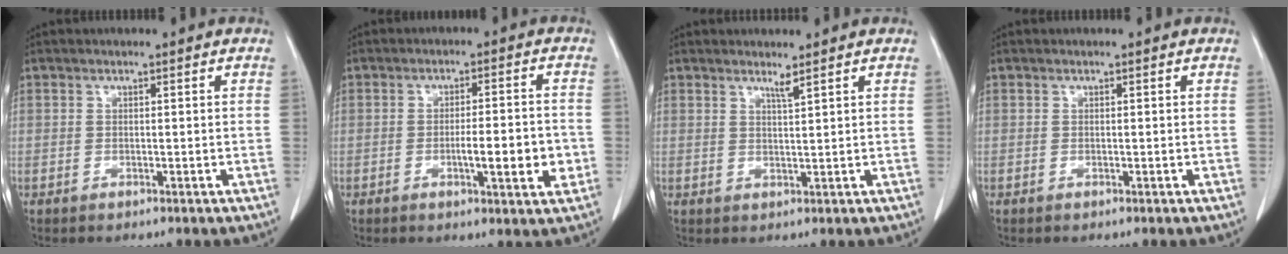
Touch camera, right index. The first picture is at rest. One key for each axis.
{"total": 7.4, "fx": -1.8, "fy": 1.0, "fz": 7.2, "tx": -0.105, "ty": -0.002, "tz": -0.023}
{"total": 1.5, "fx": 1.2, "fy": -0.5, "fz": 0.7, "tx": -0.018, "ty": -0.011, "tz": 0.023}
{"total": 0.0}